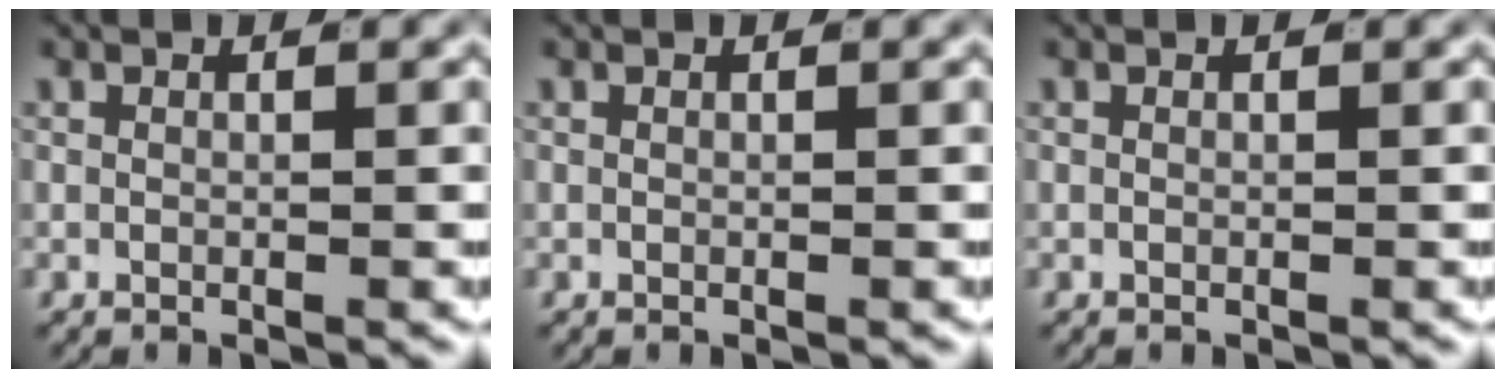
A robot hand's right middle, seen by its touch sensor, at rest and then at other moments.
{"total": 0.0}
{"total": 0.0}